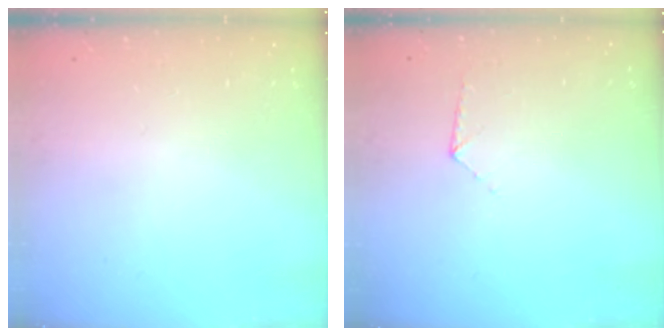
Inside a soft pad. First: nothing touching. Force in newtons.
{"total": 5.6, "press": 5.6, "slide": 0.5}